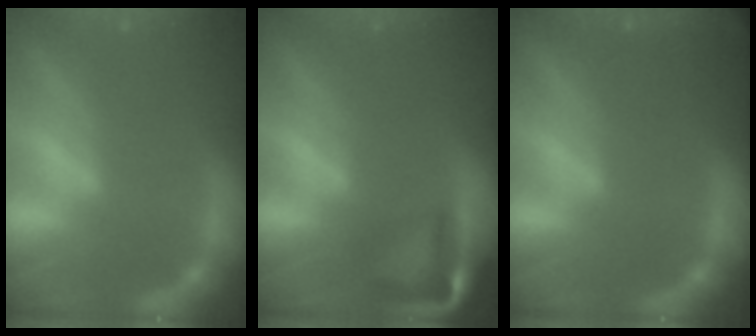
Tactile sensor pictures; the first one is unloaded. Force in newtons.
{"total": 5.5}
{"total": 7.5}